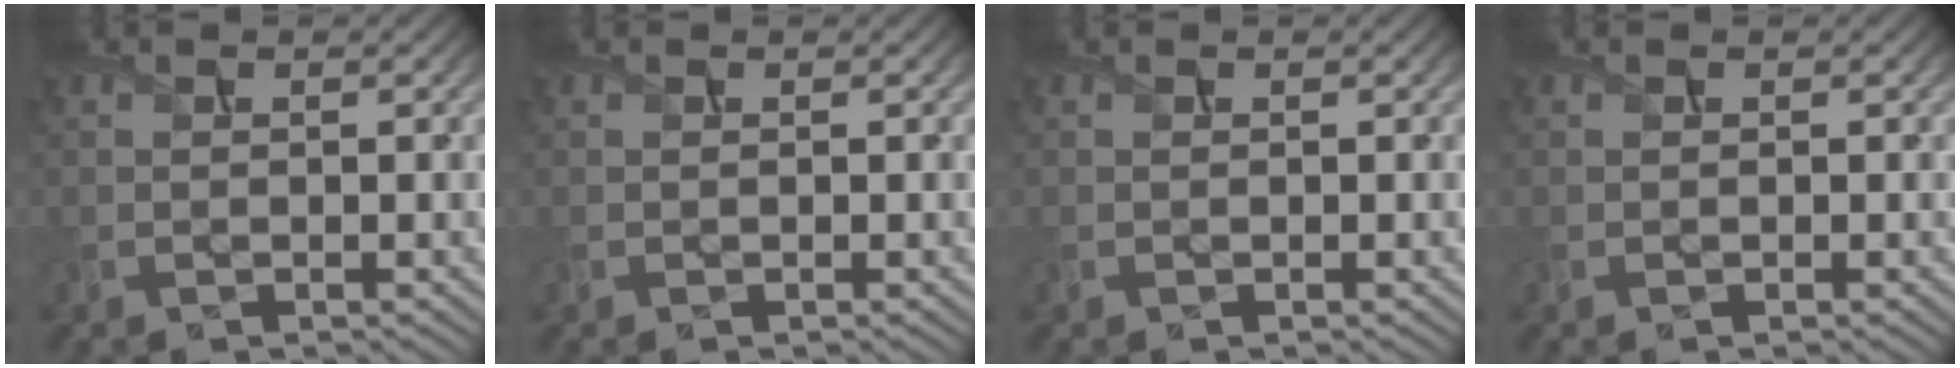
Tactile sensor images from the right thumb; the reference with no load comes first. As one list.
[{"total": 0.0}, {"total": 0.0}, {"total": 0.0}]